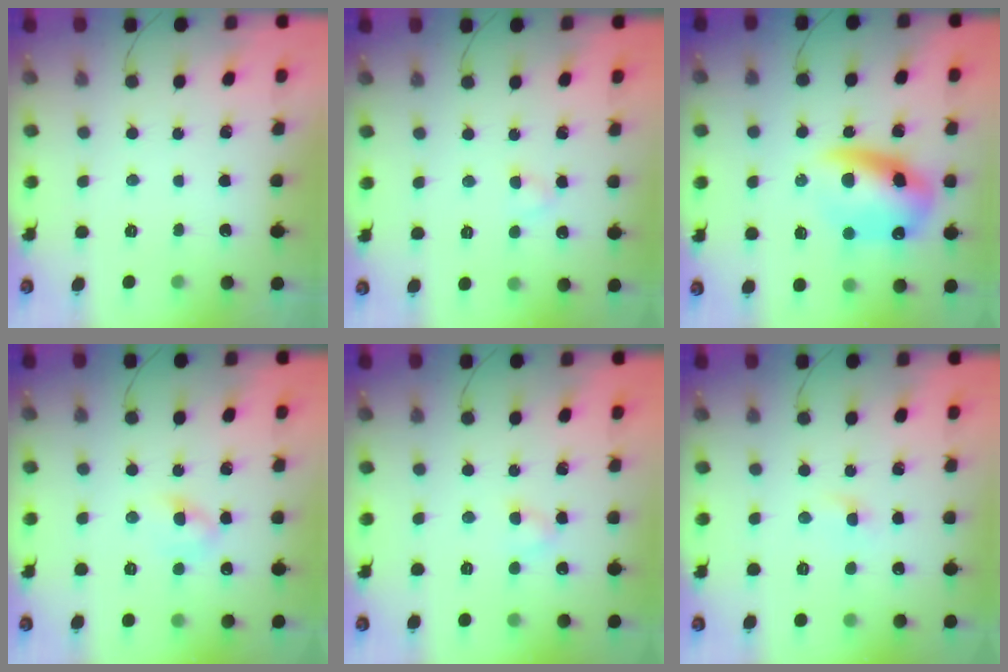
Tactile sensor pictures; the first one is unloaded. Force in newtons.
{"total": 2.1, "press": 1.9, "slide": 0.9}
{"total": 14.6, "press": 14.2, "slide": 3.6}
{"total": 4.9, "press": 4.8, "slide": 1.3}
{"total": 2.6, "press": 2.5, "slide": 0.8}
{"total": 1.5, "press": 1.2, "slide": 0.8}